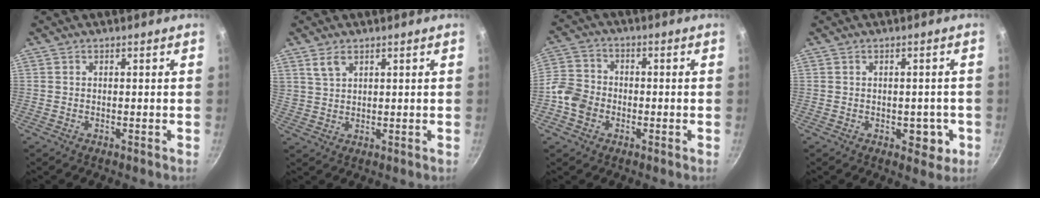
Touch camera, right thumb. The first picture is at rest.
{"total": 3.8, "force": [2.3, 2.1, 2.1], "torque": [-0.033, -0.005, 0.049]}
{"total": 6.9, "force": [-2.2, 5.7, 3.2], "torque": [-0.044, 0.020, -0.058]}
{"total": 4.5, "force": [-1.1, 3.0, 3.2], "torque": [-0.008, 0.005, -0.011]}